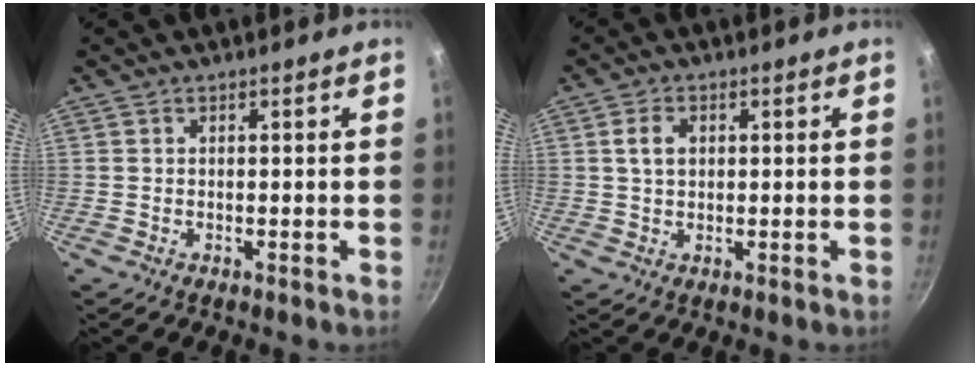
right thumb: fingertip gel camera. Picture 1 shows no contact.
{"total": 3.7, "force": [0.8, 2.6, 2.5], "torque": [-0.034, 0.003, 0.012]}